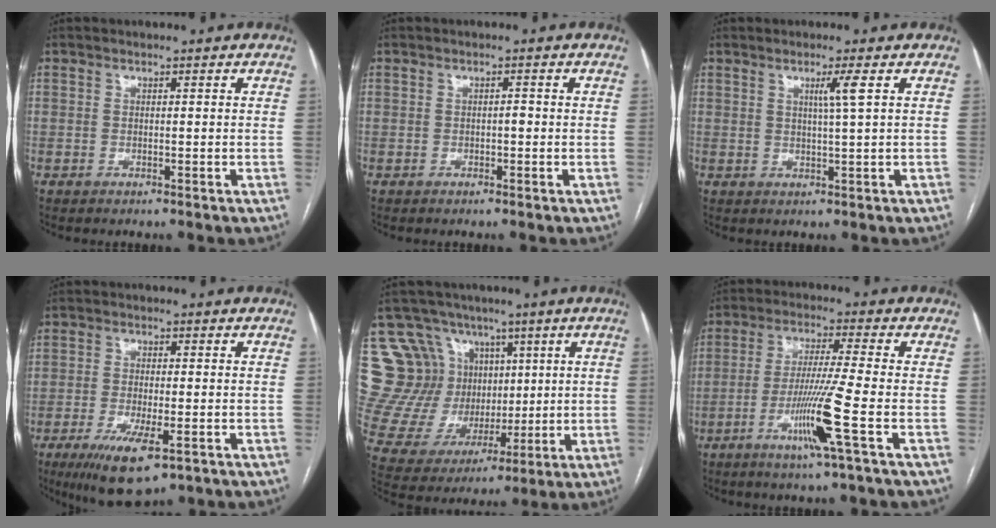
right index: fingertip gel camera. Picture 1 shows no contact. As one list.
[{"total": 0.9, "force": [-0.2, 0.3, 0.8], "torque": [-0.011, 0.002, -0.004]}, {"total": 2.7, "force": [0.9, -0.8, 2.4], "torque": [-0.044, -0.005, 0.019]}, {"total": 8.9, "force": [-4.6, 2.1, 7.3], "torque": [-0.129, -0.023, -0.069]}, {"total": 16.5, "force": [6.4, 14.1, 5.6], "torque": [-0.122, 0.066, 0.146]}, {"total": 9.7, "force": [-3.8, -2.0, 8.7], "torque": [-0.168, -0.021, -0.077]}]